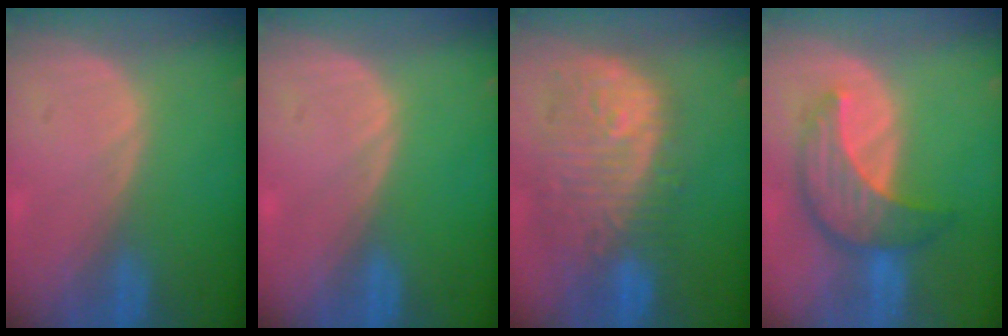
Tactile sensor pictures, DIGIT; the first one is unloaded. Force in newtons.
{"total": 0.0}
{"total": 12.0, "press": 10.7, "slide": 5.3}
{"total": 7.9, "press": 7.6, "slide": 2.2}